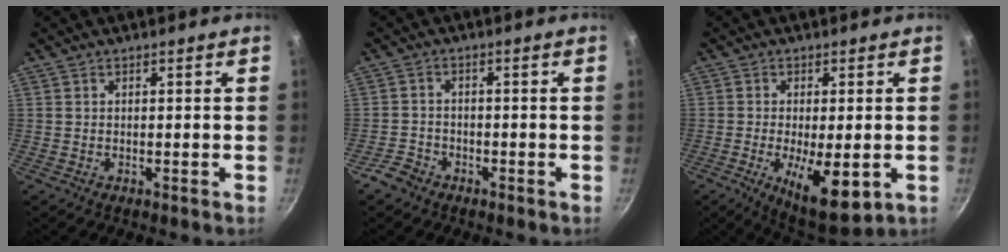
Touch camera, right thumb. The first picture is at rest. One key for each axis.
{"total": 3.6, "fx": -2.6, "fy": 2.3, "fz": 1.0, "tx": -0.018, "ty": 0.028, "tz": -0.048}
{"total": 11.1, "fx": -2.7, "fy": 3.9, "fz": 10.1, "tx": -0.156, "ty": -0.010, "tz": -0.031}